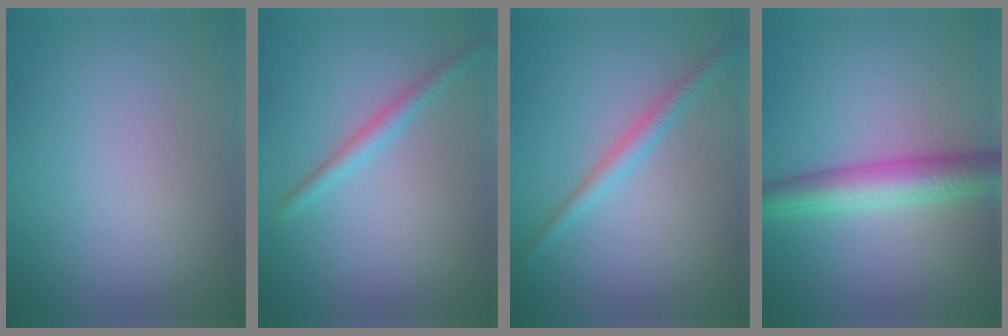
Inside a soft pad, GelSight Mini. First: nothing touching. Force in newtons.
{"total": 1.8, "press": 1.8, "slide": 0.0}
{"total": 2.0, "press": 2.0, "slide": 0.0}
{"total": 4.9, "press": 4.9, "slide": 0.1}